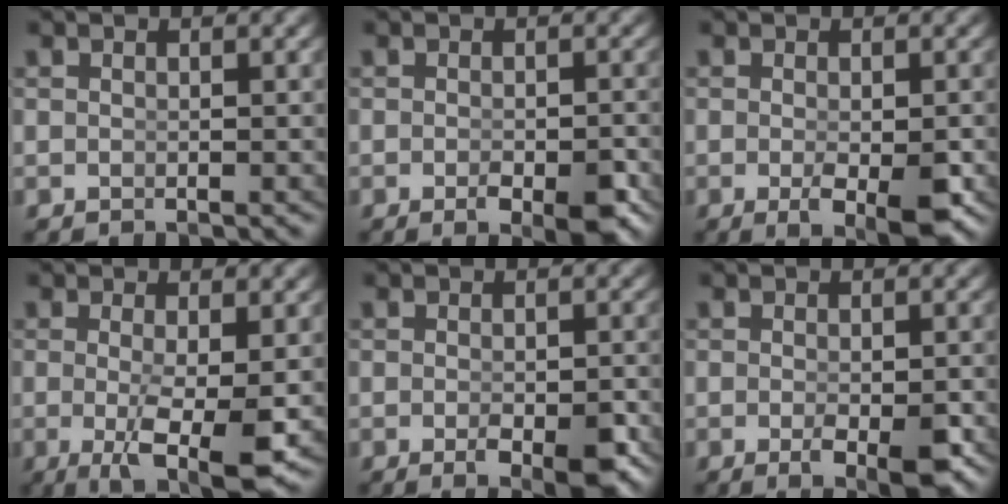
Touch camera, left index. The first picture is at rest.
{"total": 3.1, "force": [-1.6, 0.9, 2.5], "torque": [-0.034, -0.012, -0.024]}
{"total": 4.4, "force": [-2.0, 1.2, 3.7], "torque": [-0.054, -0.024, -0.024]}
{"total": 6.4, "force": [-2.5, 1.7, 5.6], "torque": [-0.101, -0.044, -0.022]}
{"total": 3.4, "force": [-1.6, 1.1, 2.8], "torque": [-0.039, -0.017, -0.023]}
{"total": 3.5, "force": [-1.7, 1.0, 2.9], "torque": [-0.042, -0.020, -0.022]}